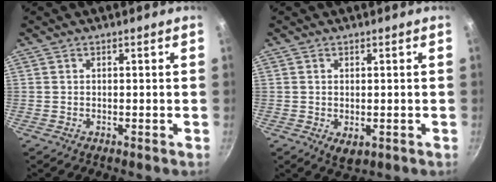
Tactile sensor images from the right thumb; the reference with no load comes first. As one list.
[{"total": 3.1, "force": [-0.5, 1.9, 2.5], "torque": [-0.037, -0.012, -0.004]}]